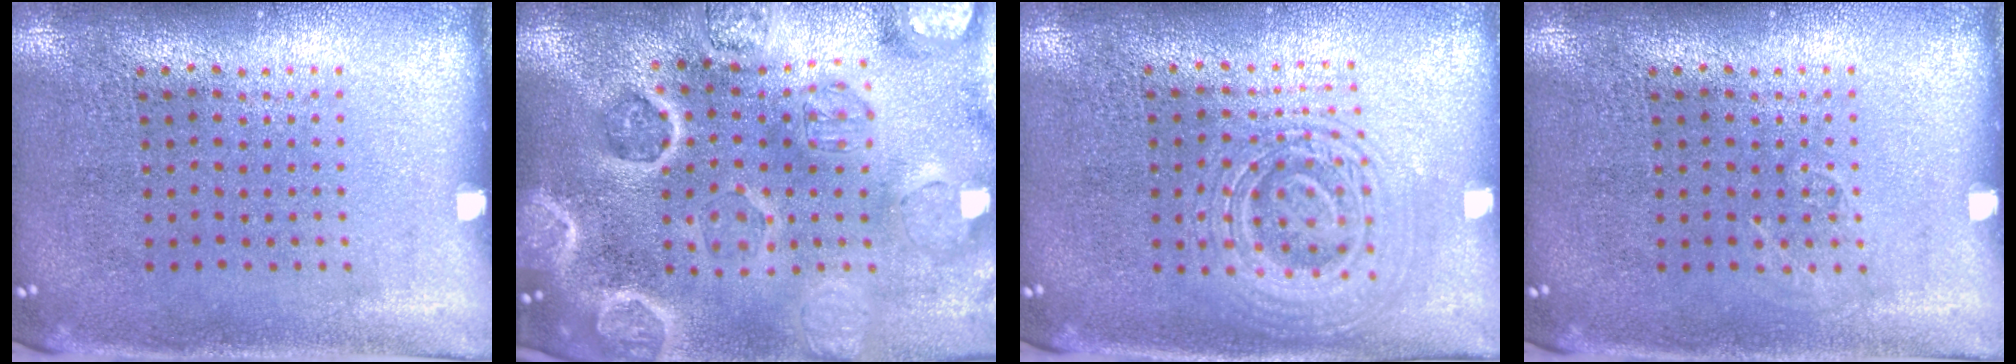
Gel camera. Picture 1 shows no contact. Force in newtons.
{"total": 3.7, "press": 3.5, "slide": 0.9}
{"total": 2.8, "press": 2.7, "slide": 0.5}
{"total": 0.7, "press": 0.7, "slide": 0.1}